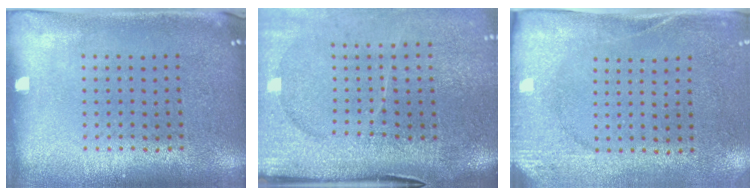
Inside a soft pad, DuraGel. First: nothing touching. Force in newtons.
{"total": 4.7, "press": 3.8, "slide": 2.7}
{"total": 2.7, "press": 2.1, "slide": 1.6}